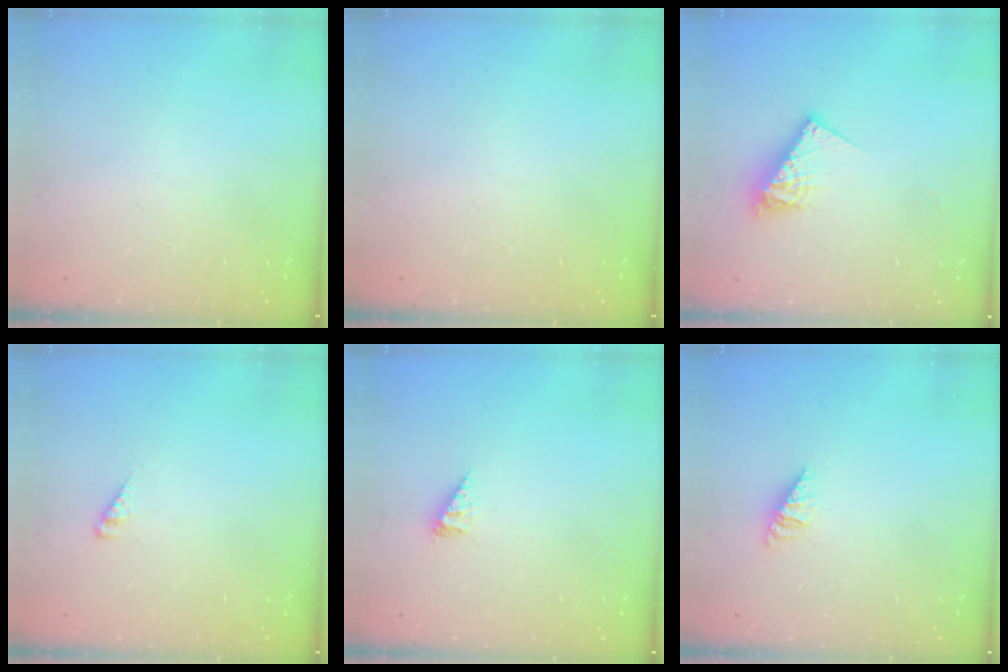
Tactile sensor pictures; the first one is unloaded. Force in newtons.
{"total": 0.0}
{"total": 9.5, "press": 9.5, "slide": 0.9}
{"total": 2.9, "press": 2.9, "slide": 0.2}
{"total": 2.5, "press": 2.5, "slide": 0.3}
{"total": 1.8, "press": 1.8, "slide": 0.4}